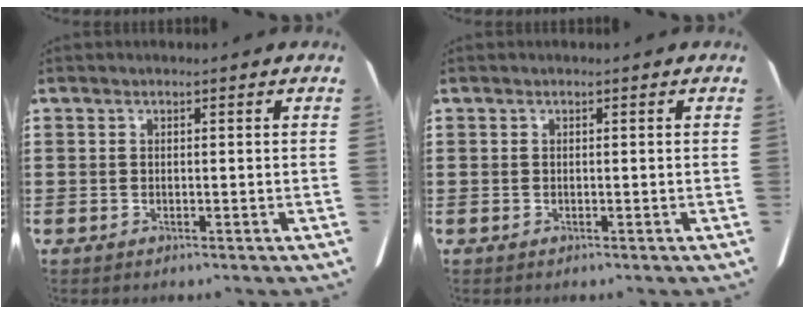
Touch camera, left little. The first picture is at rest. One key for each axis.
{"total": 0.0}